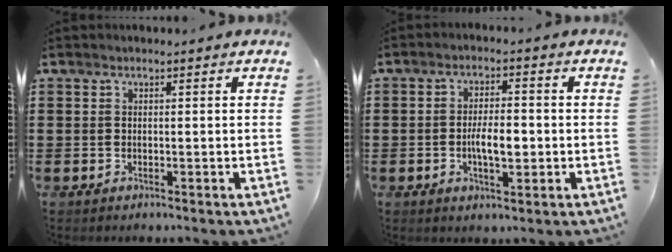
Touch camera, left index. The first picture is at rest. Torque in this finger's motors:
{"motor_torque": [0.57, 0.36, 0.25, 0.07]}